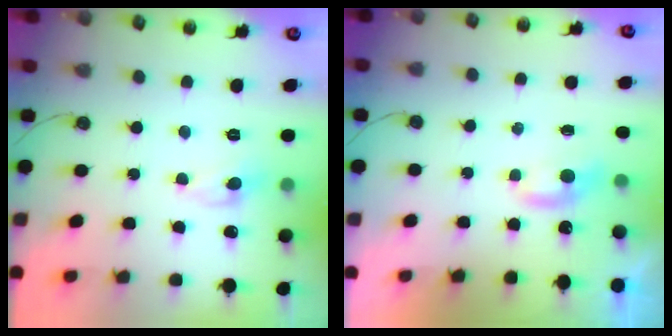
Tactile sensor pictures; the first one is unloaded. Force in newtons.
{"total": 2.4, "press": 2.4, "slide": 0.4}